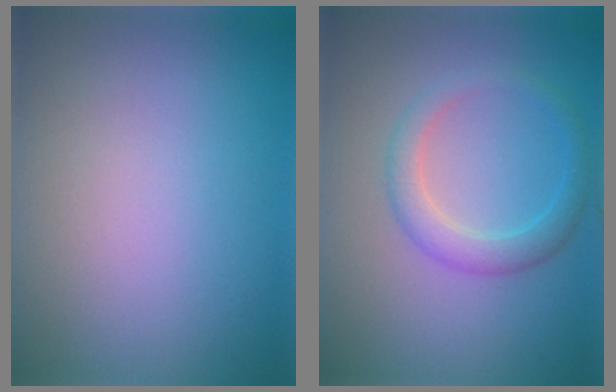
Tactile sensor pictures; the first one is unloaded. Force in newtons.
{"total": 2.7, "press": 2.7, "slide": 0.1}